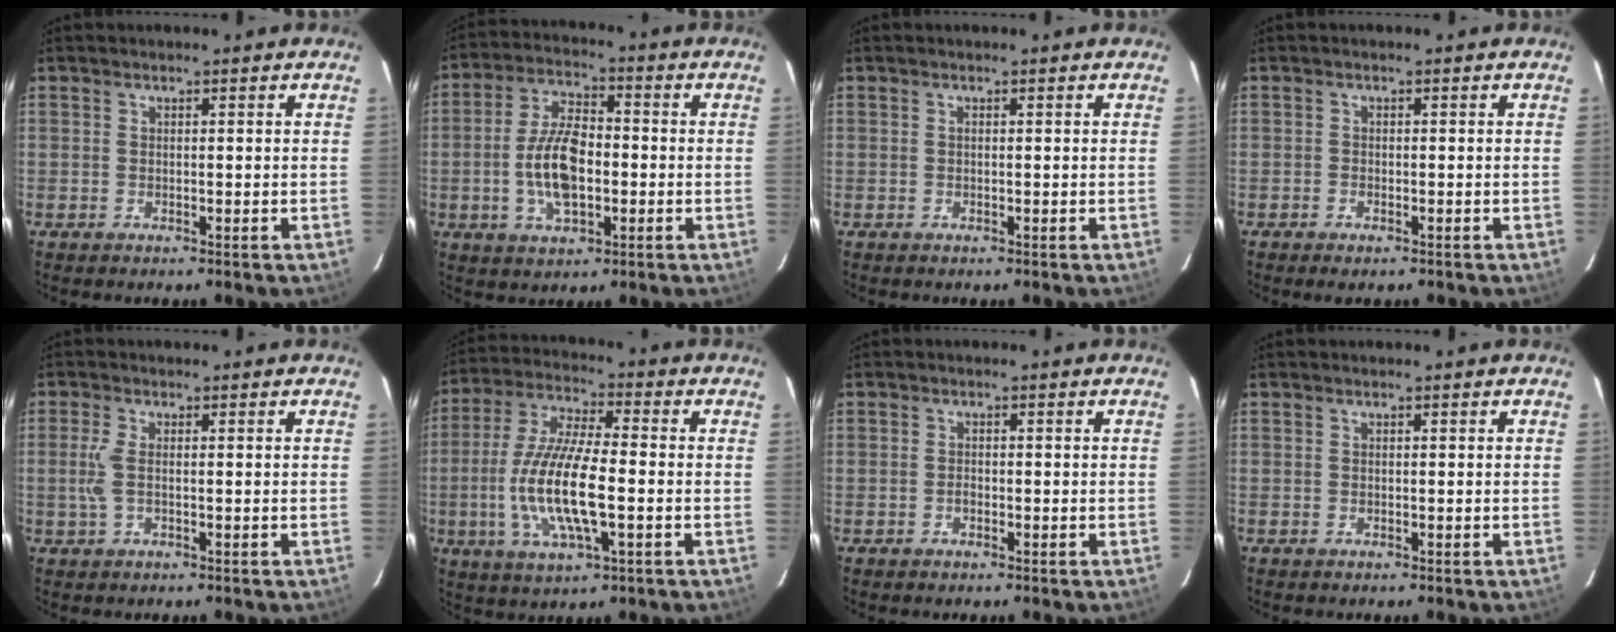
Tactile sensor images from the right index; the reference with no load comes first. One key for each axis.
{"total": 11.1, "fx": -1.9, "fy": 5.4, "fz": 9.5, "tx": -0.191, "ty": 0.006, "tz": -0.033}
{"total": 0.0}
{"total": 1.6, "fx": -1.2, "fy": 0.7, "fz": 0.8, "tx": -0.022, "ty": -0.003, "tz": -0.023}
{"total": 3.4, "fx": -0.1, "fy": 1.2, "fz": 3.2, "tx": -0.072, "ty": 0.000, "tz": -0.002}
{"total": 14.9, "fx": -2.9, "fy": 3.9, "fz": 14.0, "tx": -0.291, "ty": -0.005, "tz": -0.057}
{"total": 1.0, "fx": -0.4, "fy": 0.7, "fz": 0.5, "tx": -0.010, "ty": 0.002, "tz": -0.008}
{"total": 0.0}